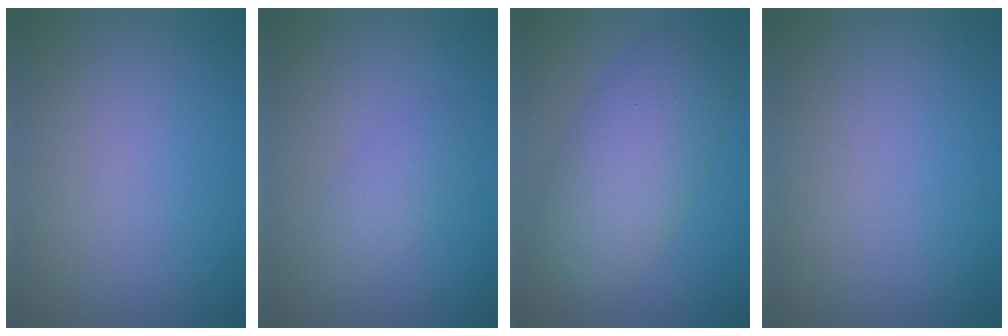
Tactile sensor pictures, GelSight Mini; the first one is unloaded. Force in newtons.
{"total": 1.9, "press": 1.9, "slide": 0.2}
{"total": 7.3, "press": 7.3, "slide": 0.1}
{"total": 0.0}